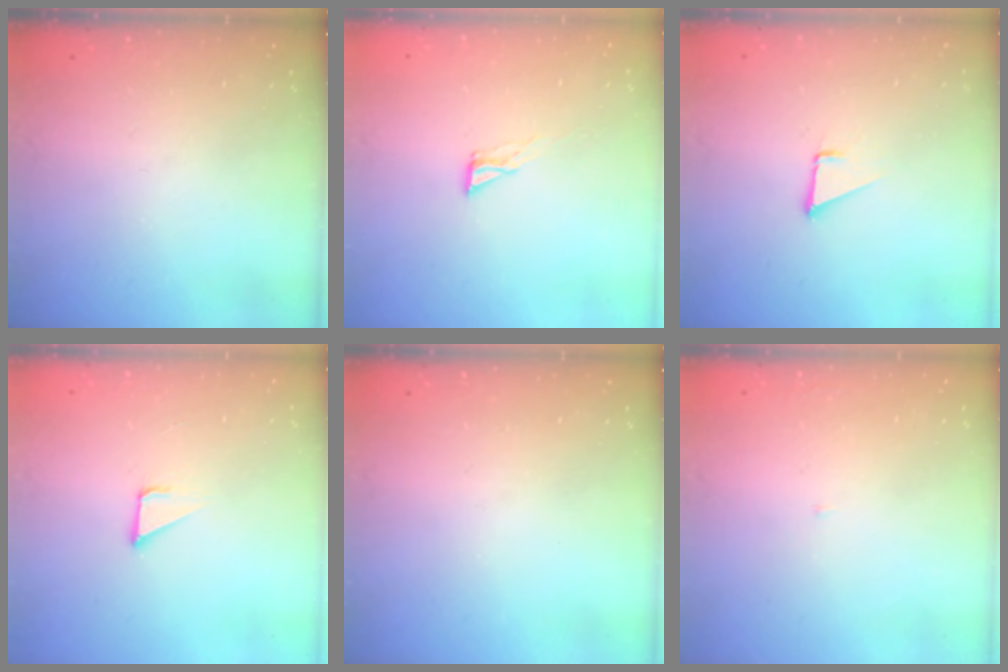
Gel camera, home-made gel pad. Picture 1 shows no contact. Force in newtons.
{"total": 4.3, "press": 4.2, "slide": 0.3}
{"total": 1.7, "press": 1.7, "slide": 0.1}
{"total": 2.2, "press": 2.2, "slide": 0.2}
{"total": 0.0}
{"total": 2.0, "press": 2.0, "slide": 0.2}